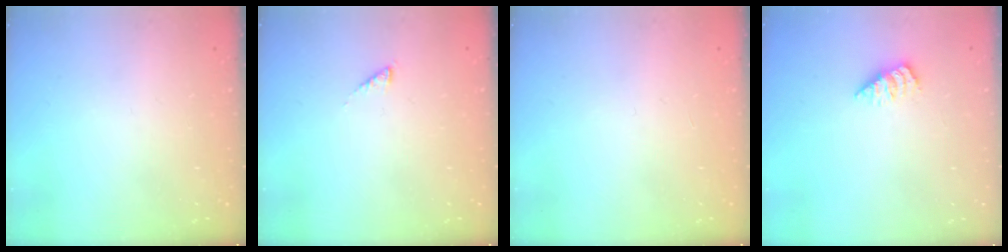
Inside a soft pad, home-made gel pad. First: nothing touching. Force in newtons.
{"total": 1.1, "press": 1.0, "slide": 0.3}
{"total": 0.0}
{"total": 1.7, "press": 1.7, "slide": 0.2}